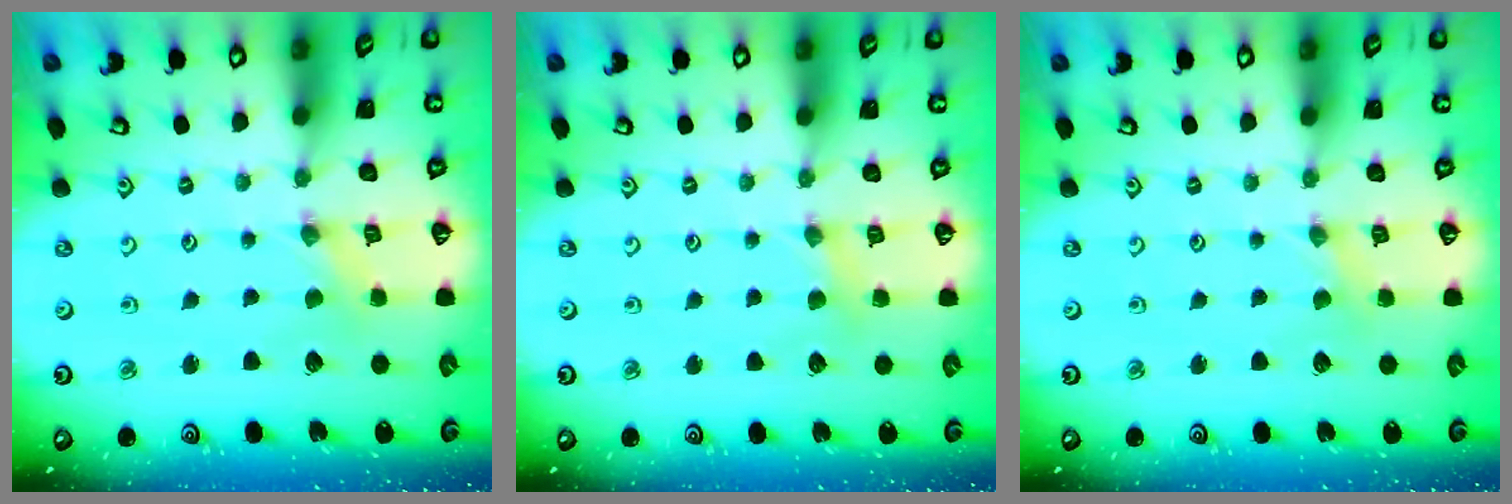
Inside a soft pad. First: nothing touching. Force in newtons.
{"total": 3.8, "press": 3.8, "slide": 0.6}
{"total": 1.4, "press": 1.3, "slide": 0.3}